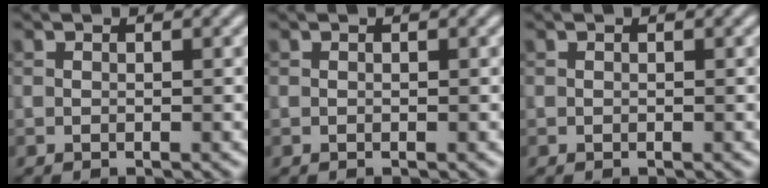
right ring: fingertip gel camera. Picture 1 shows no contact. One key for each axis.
{"total": 0.0}
{"total": 0.0}